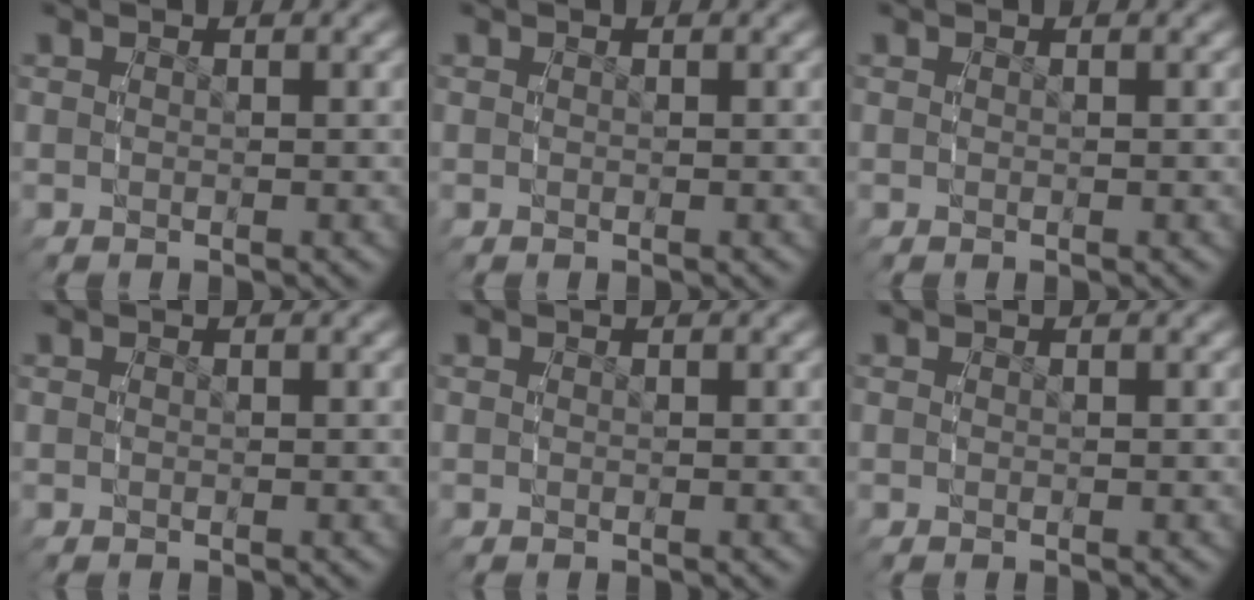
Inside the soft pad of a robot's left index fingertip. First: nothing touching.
{"total": 0.0}
{"total": 0.0}
{"total": 0.0}
{"total": 0.0}
{"total": 0.0}